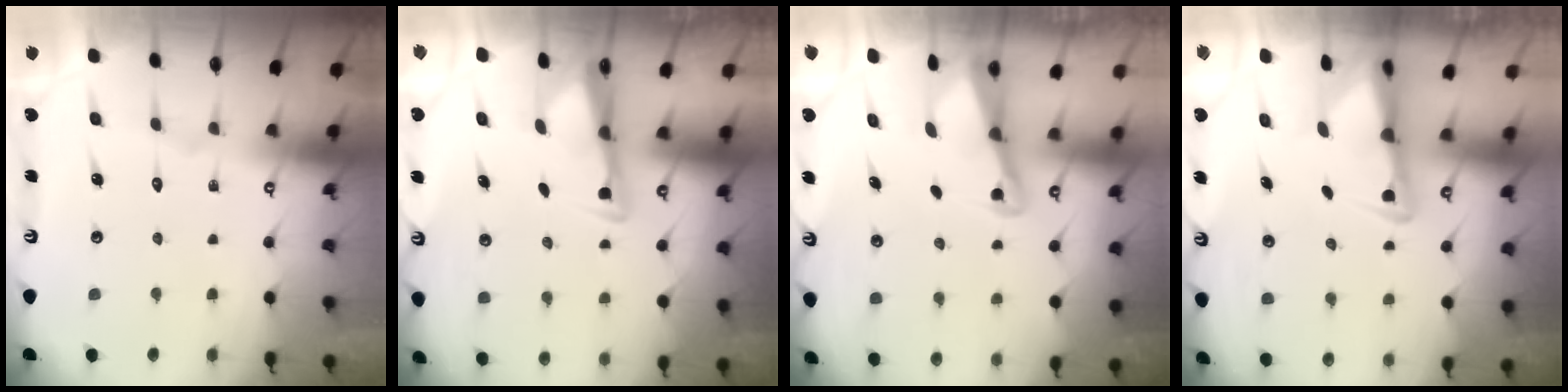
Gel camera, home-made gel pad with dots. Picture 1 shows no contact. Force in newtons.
{"total": 3.4, "press": 3.3, "slide": 0.9}
{"total": 2.7, "press": 2.6, "slide": 0.7}
{"total": 3.6, "press": 3.5, "slide": 0.7}